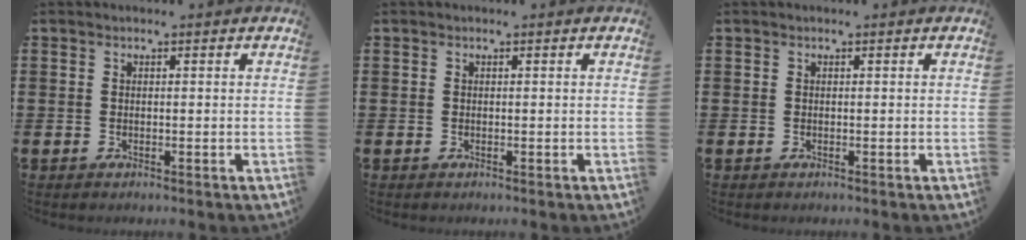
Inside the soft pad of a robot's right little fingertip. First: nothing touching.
{"total": 0.0}
{"total": 0.0}